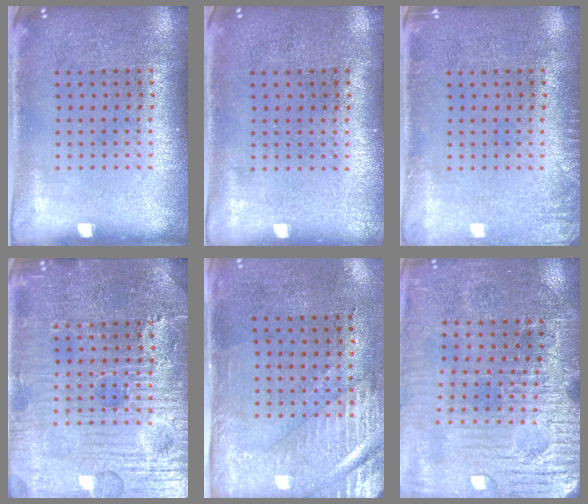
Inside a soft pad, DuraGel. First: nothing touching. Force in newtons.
{"total": 0.0}
{"total": 1.4, "press": 1.3, "slide": 0.2}
{"total": 4.9, "press": 4.9, "slide": 0.4}
{"total": 3.0, "press": 2.5, "slide": 1.5}
{"total": 3.7, "press": 3.7, "slide": 0.1}